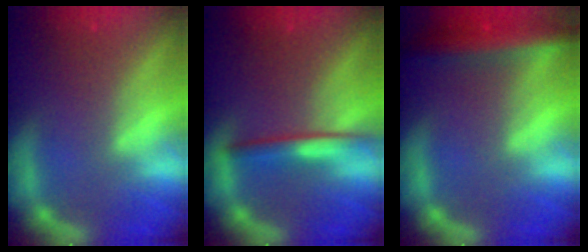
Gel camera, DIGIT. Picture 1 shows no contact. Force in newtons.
{"total": 3.0}
{"total": 5.5}